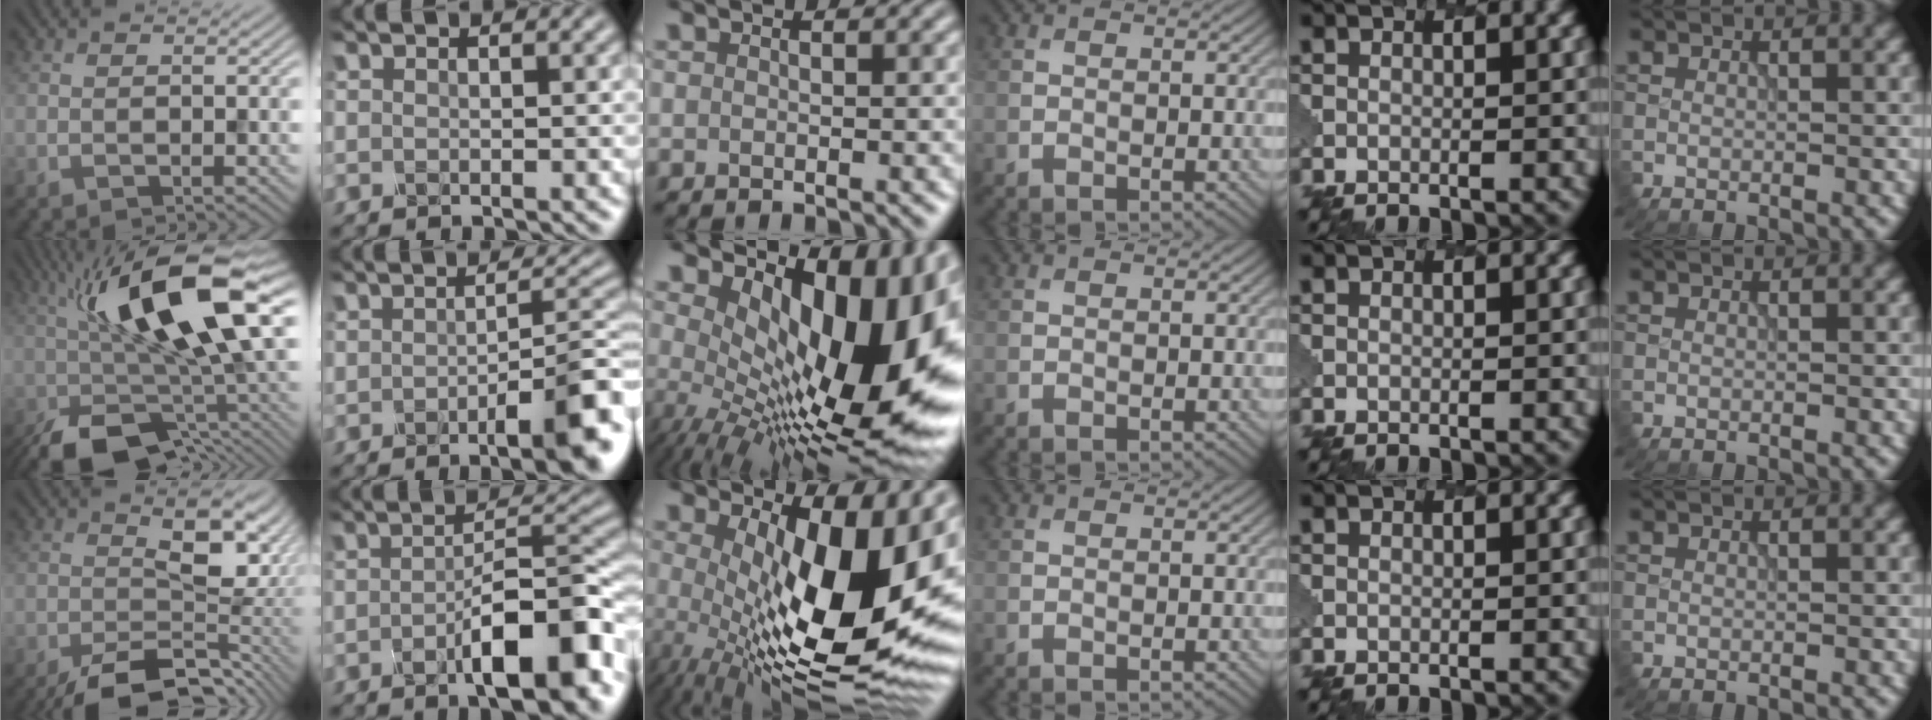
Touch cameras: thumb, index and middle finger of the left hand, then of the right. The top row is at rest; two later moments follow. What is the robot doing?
{"motion": "dispense", "object": "glue stick"}